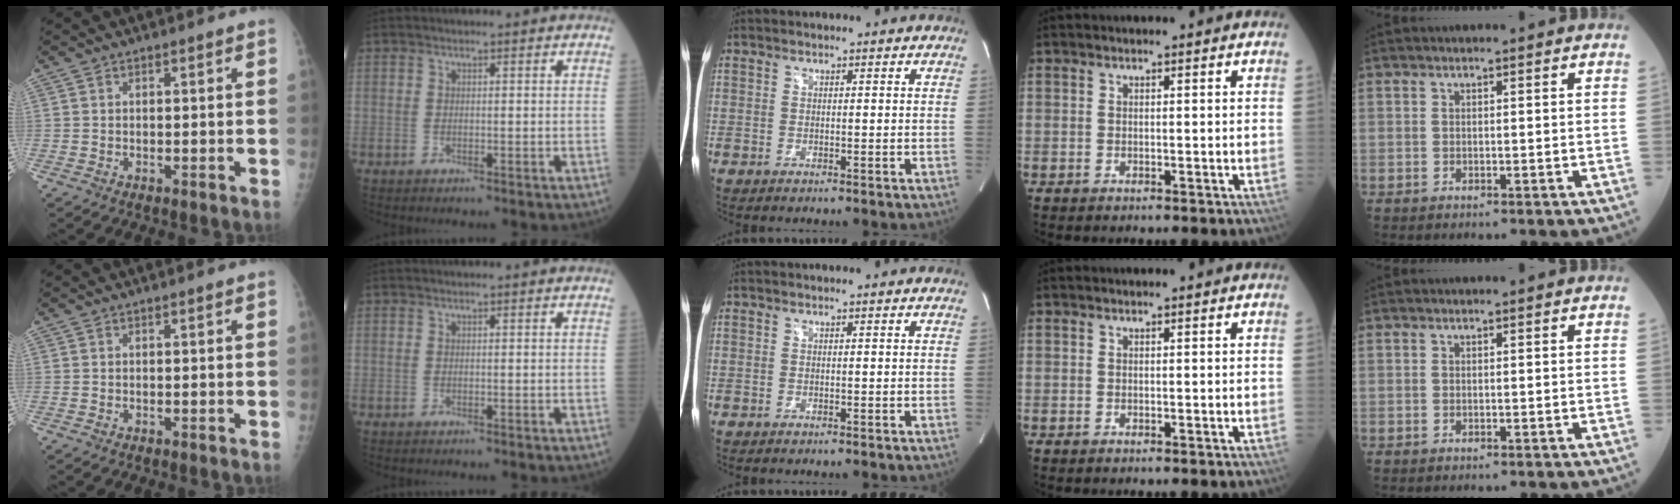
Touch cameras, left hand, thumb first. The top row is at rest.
{}